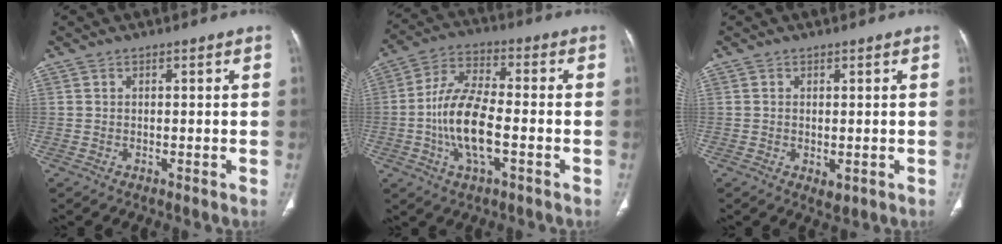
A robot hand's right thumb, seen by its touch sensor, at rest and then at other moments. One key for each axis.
{"total": 12.8, "fx": -2.8, "fy": 5.1, "fz": 11.4, "tx": -0.225, "ty": 0.021, "tz": -0.057}
{"total": 2.0, "fx": -0.4, "fy": 1.2, "fz": 1.6, "tx": -0.023, "ty": -0.005, "tz": 0.000}